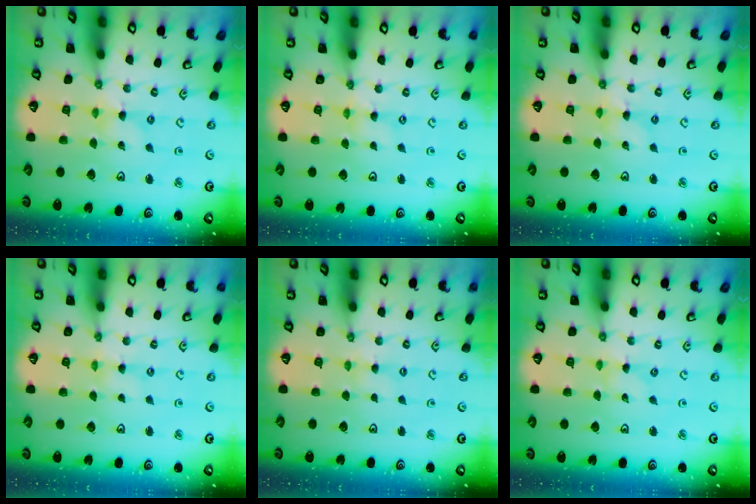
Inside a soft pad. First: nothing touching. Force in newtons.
{"total": 0.0}
{"total": 1.1, "press": 1.1, "slide": 0.1}
{"total": 0.0}
{"total": 2.1, "press": 2.1, "slide": 0.3}
{"total": 0.0}